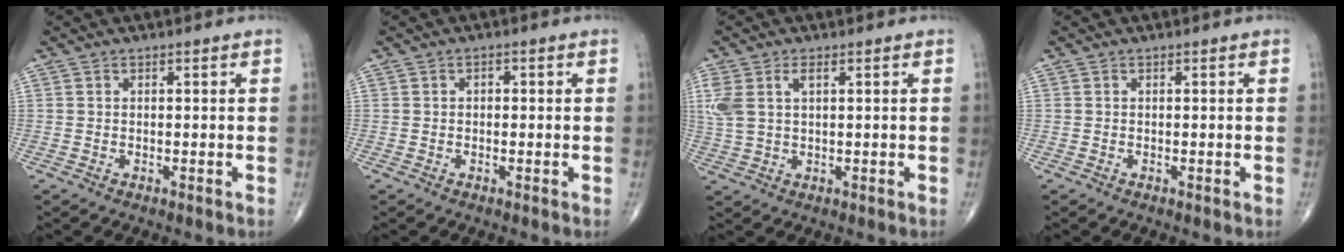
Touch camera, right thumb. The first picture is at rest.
{"total": 1.1, "force": [0.0, 0.8, 0.7], "torque": [-0.004, 0.003, -0.003]}
{"total": 6.2, "force": [2.0, 3.2, 4.9], "torque": [-0.131, 0.013, 0.046]}
{"total": 0.0}